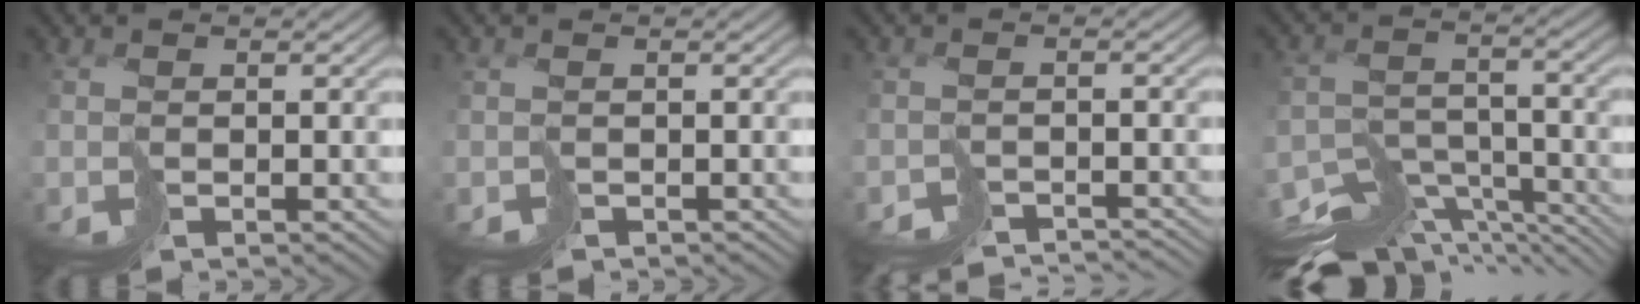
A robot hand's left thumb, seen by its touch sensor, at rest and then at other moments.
{"total": 1.0, "force": [-0.9, 0.3, -0.3], "torque": [0.012, -0.006, -0.019]}
{"total": 4.5, "force": [-4.4, 0.4, 0.1], "torque": [0.009, -0.006, -0.071]}
{"total": 11.7, "force": [-10.2, 3.6, 4.5], "torque": [-0.086, -0.016, -0.145]}